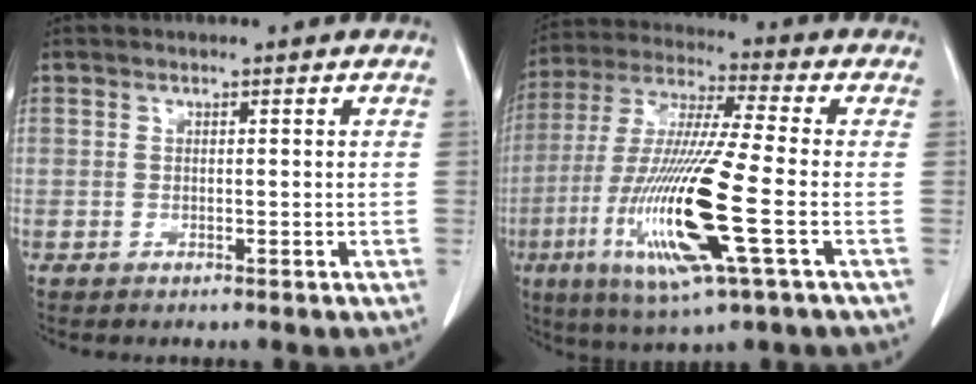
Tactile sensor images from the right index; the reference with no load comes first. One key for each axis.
{"total": 18.1, "fx": -5.0, "fy": 0.6, "fz": 17.4, "tx": -0.366, "ty": -0.023, "tz": -0.095}